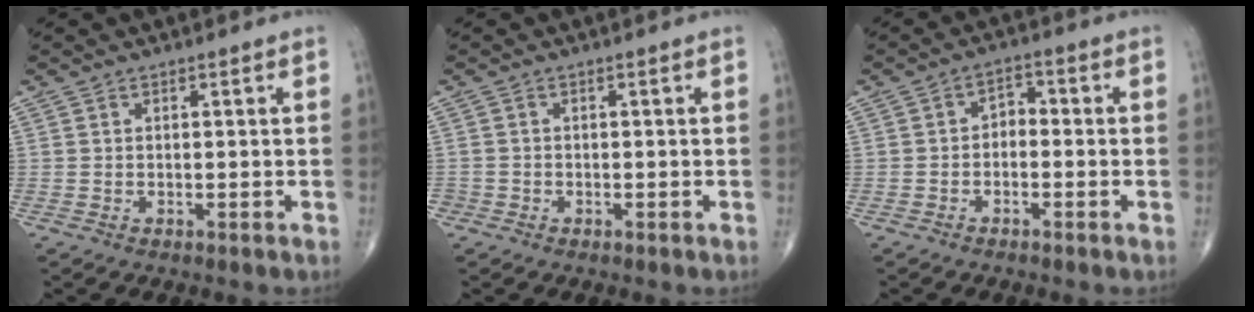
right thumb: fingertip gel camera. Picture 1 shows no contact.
{"total": 1.1, "force": [-0.6, 0.9, 0.0], "torque": [0.003, 0.003, -0.015]}
{"total": 3.0, "force": [-0.8, 2.1, 2.0], "torque": [-0.017, 0.020, -0.026]}